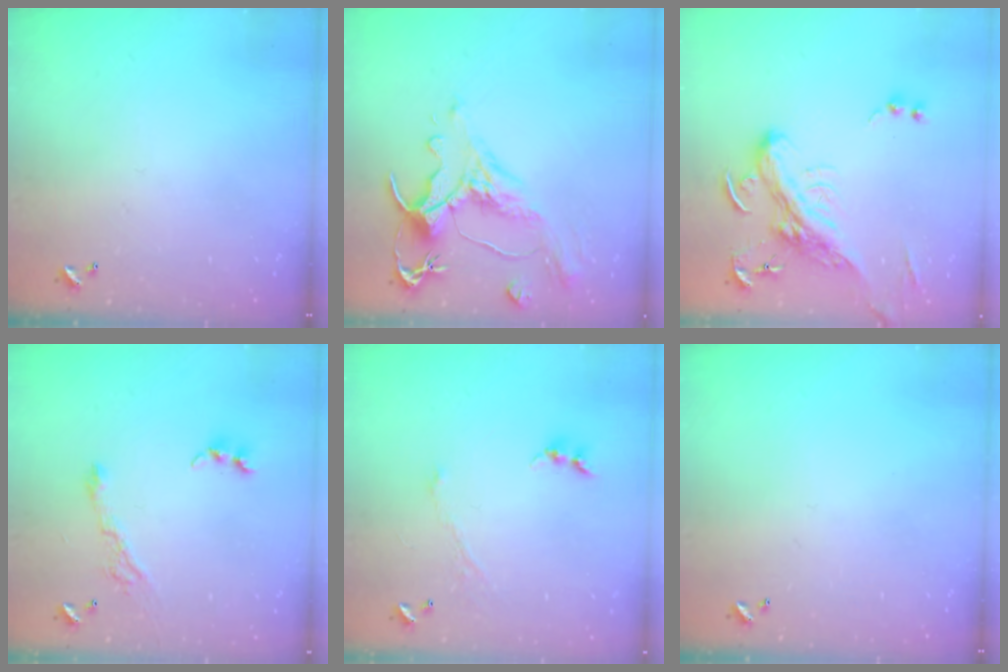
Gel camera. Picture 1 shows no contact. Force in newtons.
{"total": 1.6, "press": 0.4, "slide": 1.5}
{"total": 4.5, "press": 4.2, "slide": 1.6}
{"total": 5.7, "press": 5.6, "slide": 0.9}
{"total": 1.0, "press": 0.9, "slide": 0.4}
{"total": 0.0}